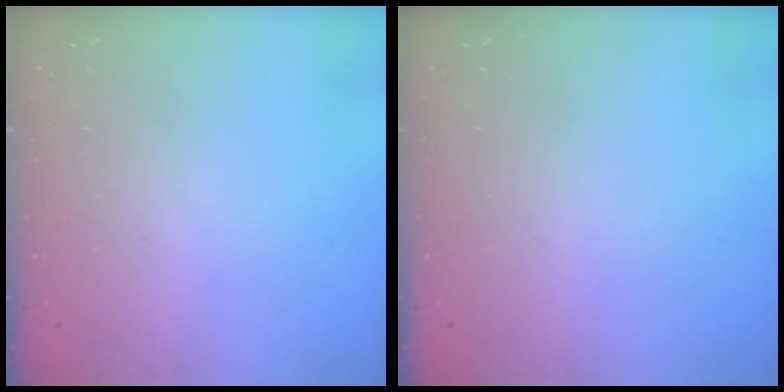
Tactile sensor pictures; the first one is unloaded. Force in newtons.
{"total": 0.0}